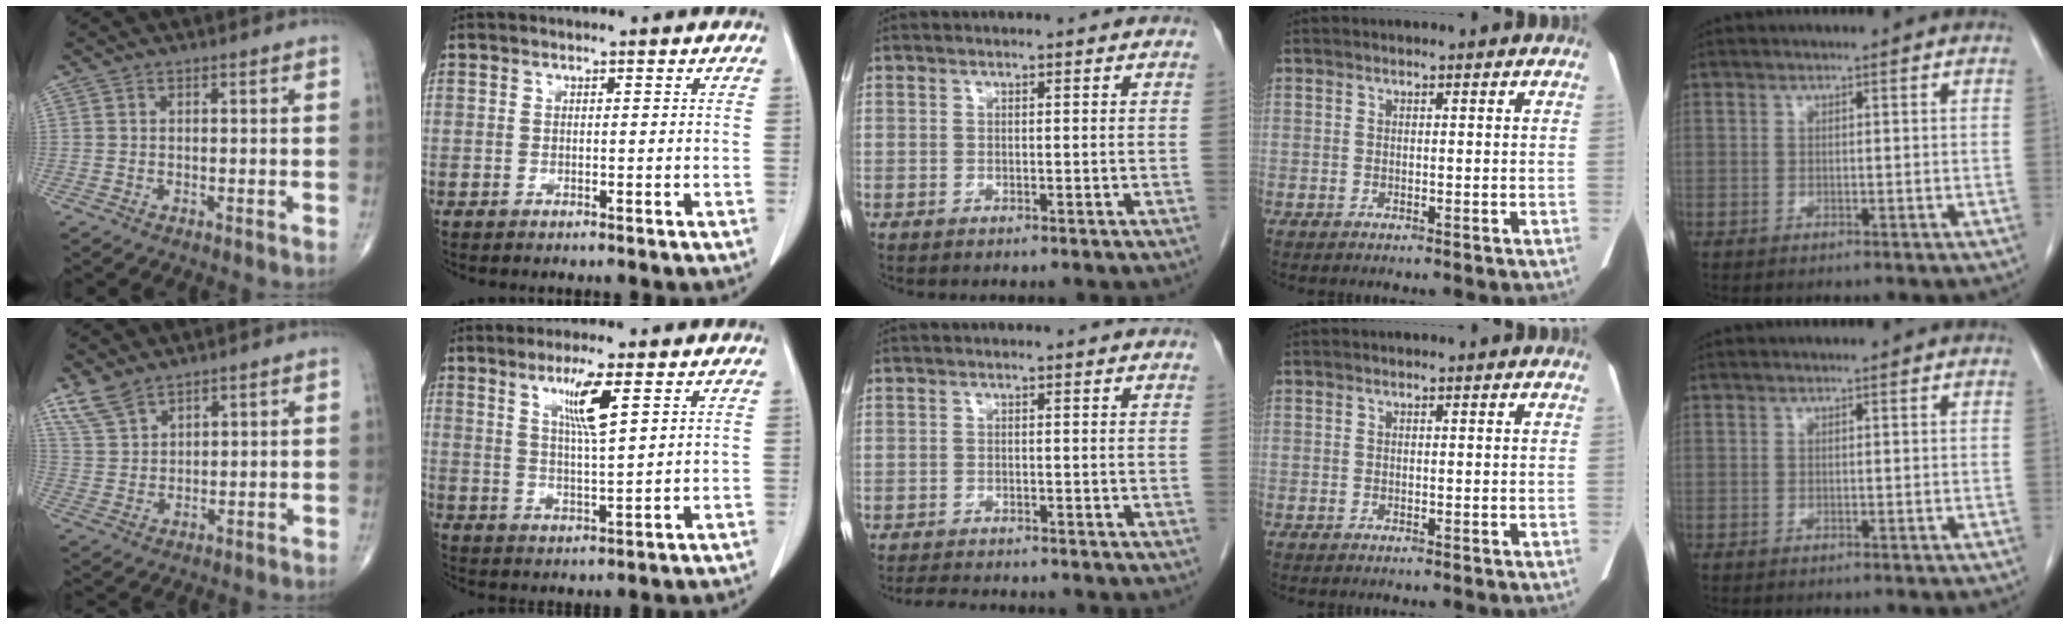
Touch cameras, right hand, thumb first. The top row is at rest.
{"thumb": {"total": 5.9, "force": [4.6, 2.6, 2.6], "torque": [-0.050, -0.013, 0.101]}, "index": {"total": 6.6, "force": [3.1, 0.0, 5.9], "torque": [-0.107, -0.008, 0.059]}, "middle": {"total": 5.0, "force": [-4.6, 0.7, 1.7], "torque": [-0.028, -0.013, -0.070]}}